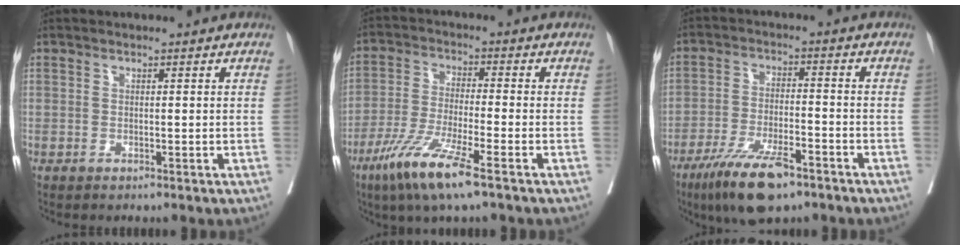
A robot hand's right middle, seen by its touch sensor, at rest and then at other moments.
{"total": 9.9, "force": [-6.0, 0.2, 7.8], "torque": [-0.163, -0.028, -0.117]}
{"total": 10.9, "force": [-7.4, 2.7, 7.5], "torque": [-0.138, -0.019, -0.129]}